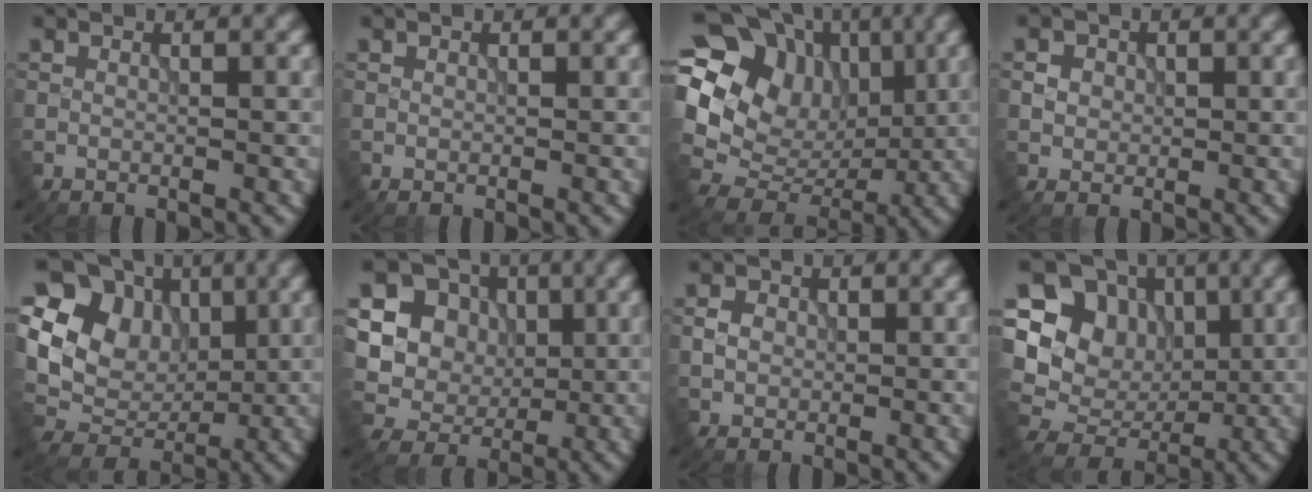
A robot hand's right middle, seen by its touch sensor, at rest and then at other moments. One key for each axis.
{"total": 0.0}
{"total": 13.2, "fx": 3.7, "fy": 10.5, "fz": 7.0, "tx": -0.140, "ty": 0.020, "tz": 0.062}
{"total": 1.5, "fx": 0.3, "fy": 1.4, "fz": 0.4, "tx": -0.007, "ty": -0.006, "tz": 0.013}
{"total": 9.8, "fx": 2.8, "fy": 7.9, "fz": 5.2, "tx": -0.098, "ty": 0.012, "tz": 0.036}
{"total": 9.8, "fx": 2.0, "fy": 8.9, "fz": 3.5, "tx": -0.096, "ty": 0.013, "tz": 0.025}
{"total": 1.6, "fx": 0.0, "fy": 1.4, "fz": 0.6, "tx": -0.011, "ty": -0.001, "tz": -0.002}
{"total": 9.4, "fx": 1.6, "fy": 8.1, "fz": 4.6, "tx": -0.086, "ty": 0.004, "tz": 0.015}